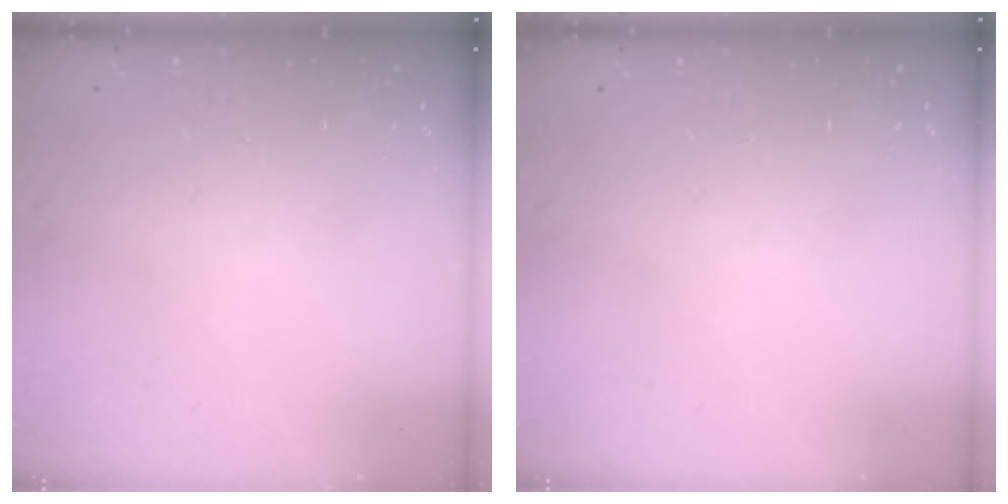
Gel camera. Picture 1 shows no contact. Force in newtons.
{"total": 0.0}